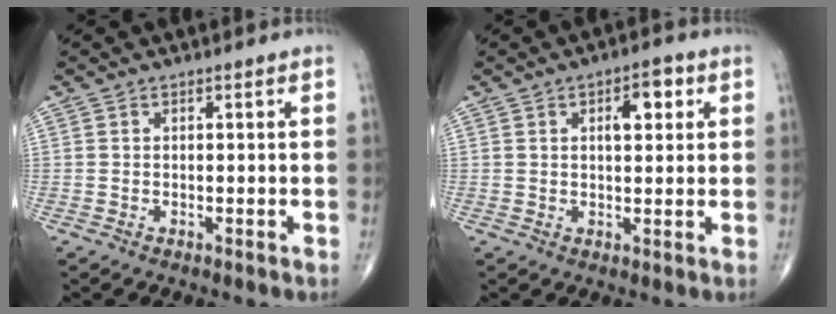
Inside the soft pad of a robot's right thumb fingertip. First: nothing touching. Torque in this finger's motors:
{"motor_torque": [0.42, 2.10, 0.74, 0.40, 0.06]}